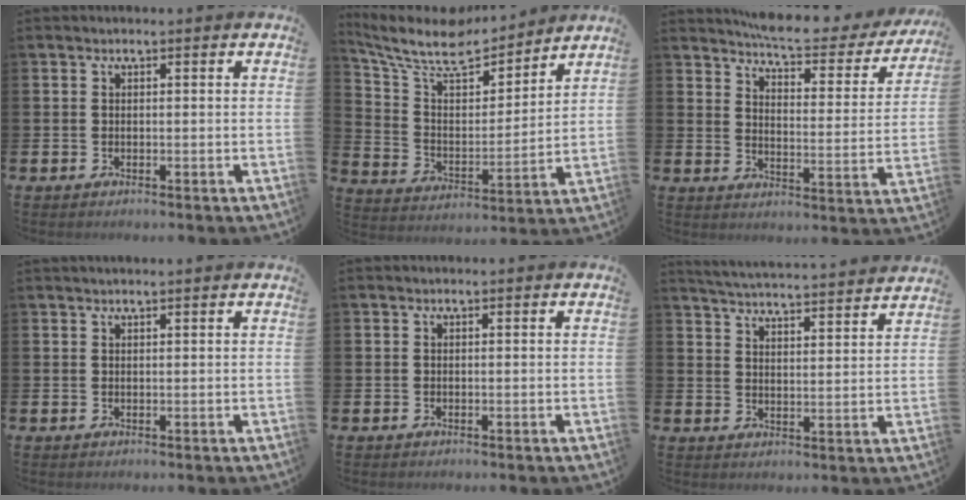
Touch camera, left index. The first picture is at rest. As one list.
[{"total": 10.6, "force": [9.4, 3.1, 3.7], "torque": [-0.108, -0.068, 0.161]}, {"total": 6.3, "force": [5.9, 1.0, 2.2], "torque": [-0.065, -0.036, 0.099]}, {"total": 0.8, "force": [0.8, -0.1, 0.1], "torque": [-0.001, -0.001, 0.015]}, {"total": 0.0}, {"total": 5.1, "force": [5.0, -0.1, 0.5], "torque": [-0.034, -0.041, 0.088]}]